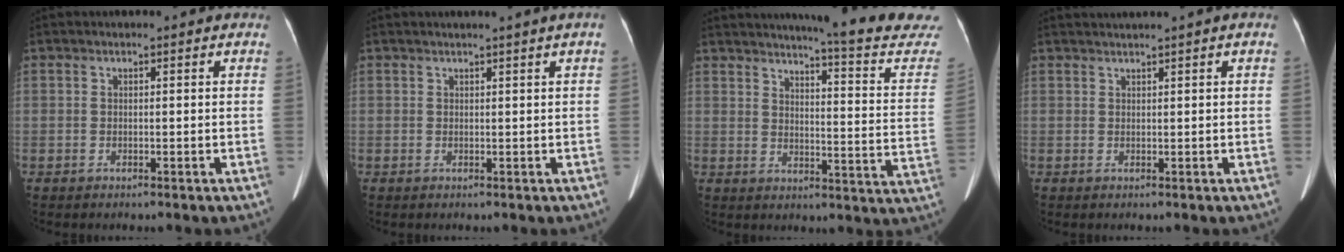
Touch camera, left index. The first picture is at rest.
{"total": 1.5, "force": [1.1, -0.5, 1.0], "torque": [-0.012, 0.002, 0.019]}
{"total": 19.7, "force": [18.1, -0.2, 7.7], "torque": [-0.099, -0.105, 0.202]}
{"total": 1.7, "force": [1.3, -0.7, 0.9], "torque": [-0.017, 0.009, 0.029]}